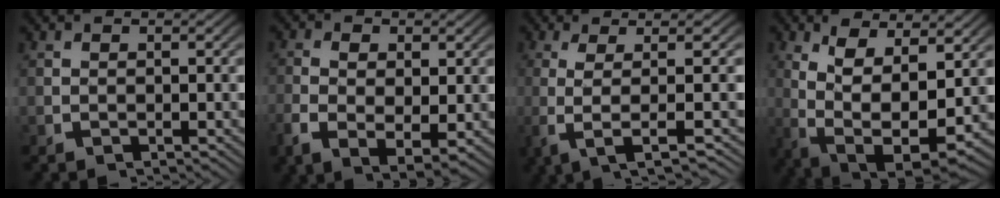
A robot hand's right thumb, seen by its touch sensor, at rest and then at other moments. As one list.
[{"total": 5.3, "force": [-1.0, 3.2, 4.2], "torque": [-0.092, -0.029, -0.003]}, {"total": 7.1, "force": [0.0, 1.7, 6.9], "torque": [-0.138, -0.003, 0.008]}, {"total": 10.5, "force": [-0.9, 6.5, 8.1], "torque": [-0.193, -0.061, 0.016]}]